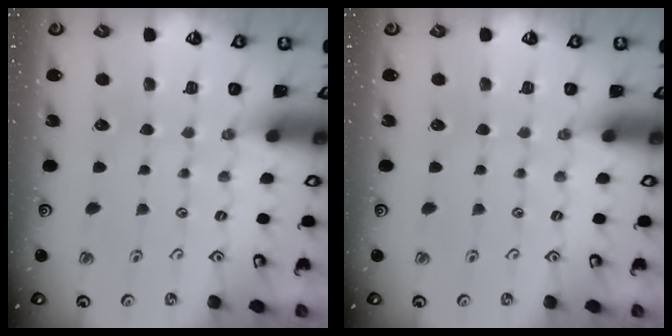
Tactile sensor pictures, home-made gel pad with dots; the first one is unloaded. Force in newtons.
{"total": 0.0}